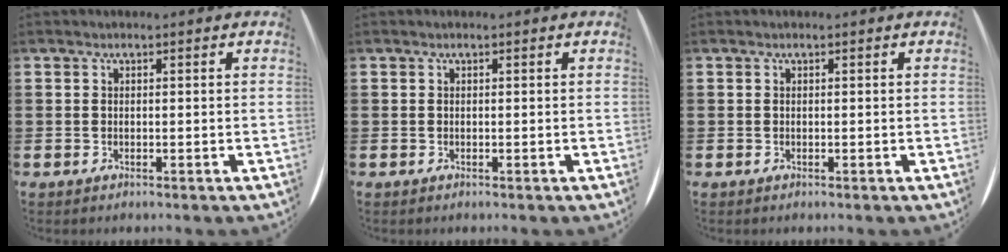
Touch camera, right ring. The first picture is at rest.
{"total": 0.0}
{"total": 0.0}